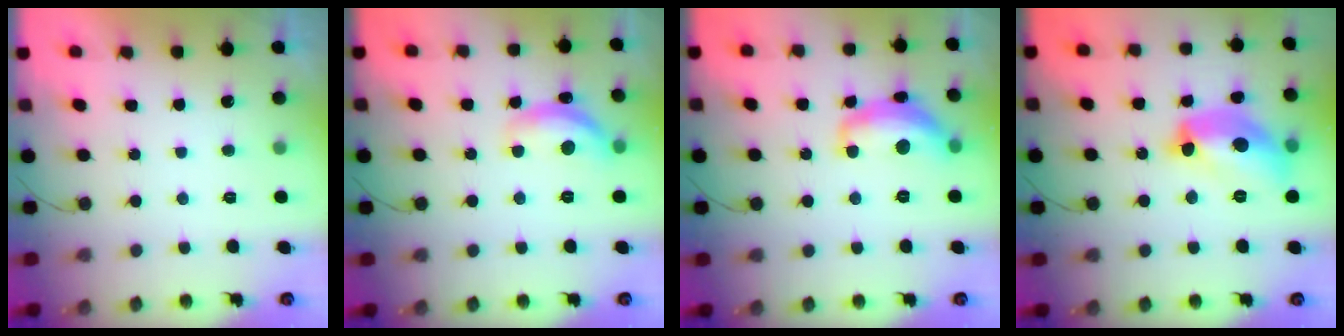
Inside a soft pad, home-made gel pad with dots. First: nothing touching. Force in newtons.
{"total": 12.1, "press": 12.0, "slide": 0.5}
{"total": 14.5, "press": 14.4, "slide": 1.1}
{"total": 17.0, "press": 16.9, "slide": 1.0}